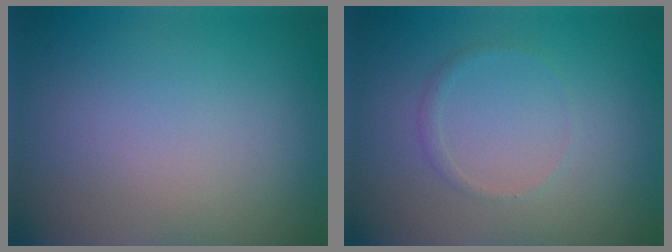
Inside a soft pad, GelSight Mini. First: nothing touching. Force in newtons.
{"total": 0.8, "press": 0.8, "slide": 0.0}